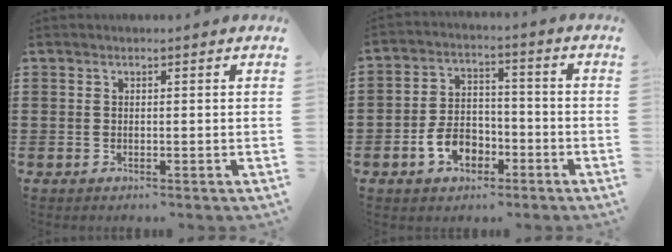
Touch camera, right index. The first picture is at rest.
{"total": 6.2, "force": [-3.0, 4.1, 3.6], "torque": [-0.084, 0.004, -0.059]}